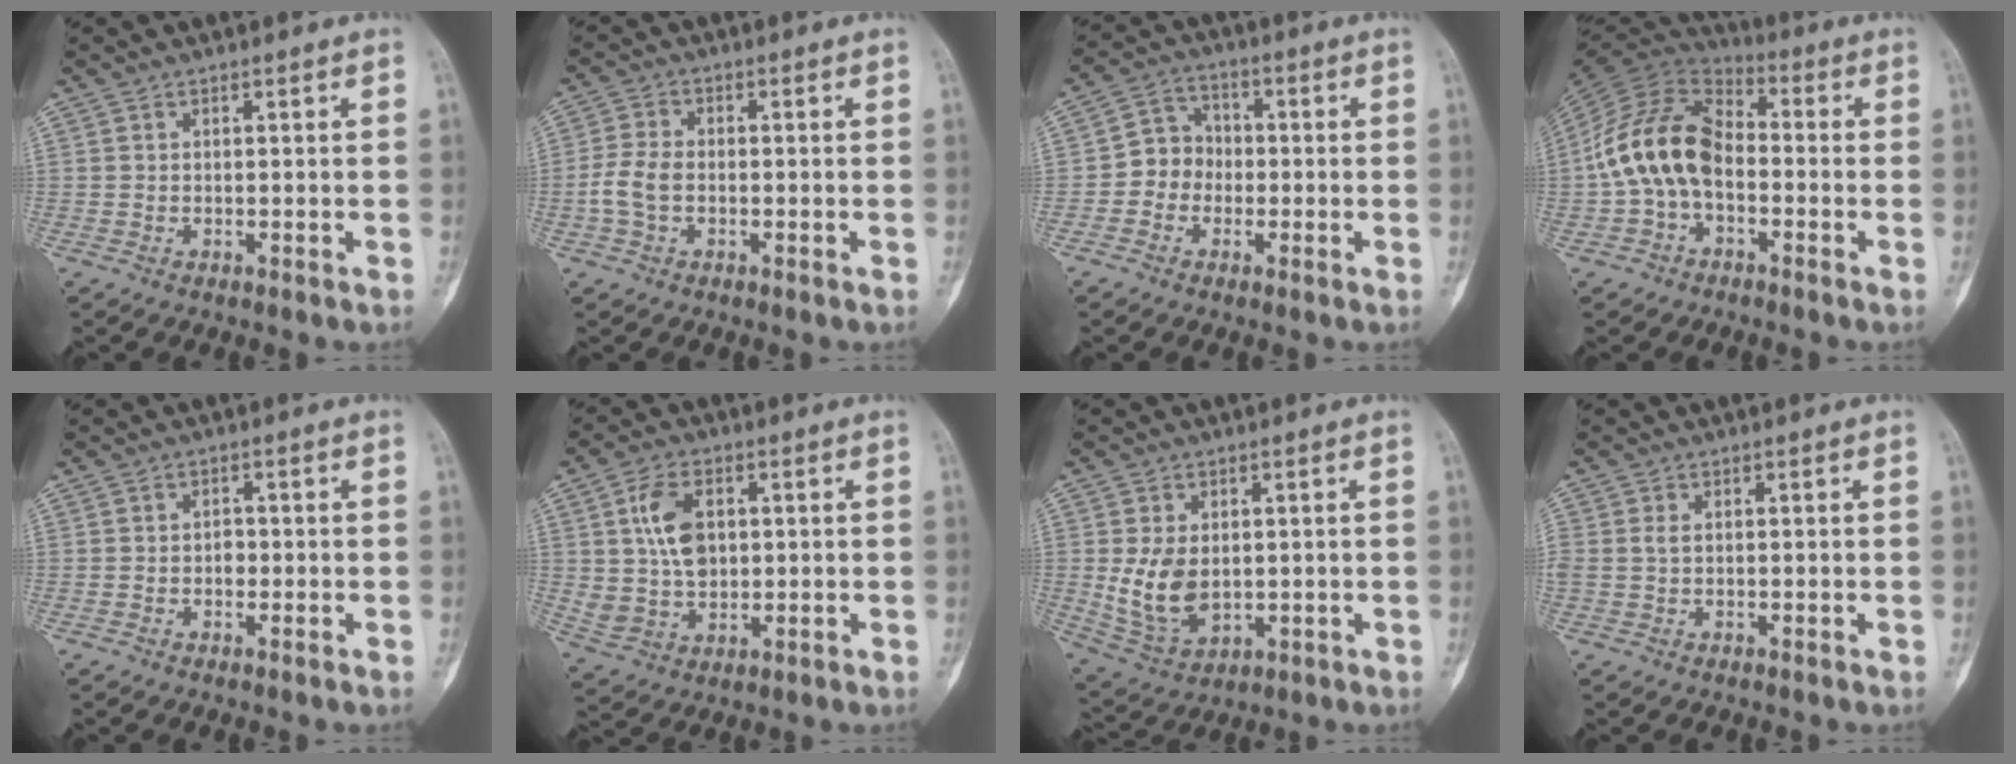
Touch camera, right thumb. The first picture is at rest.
{"total": 5.2, "force": [-1.1, 3.3, 3.9], "torque": [-0.091, 0.014, -0.026]}
{"total": 6.5, "force": [-1.5, 5.9, 2.4], "torque": [-0.006, 0.024, -0.043]}
{"total": 14.5, "force": [-2.2, 9.6, 10.7], "torque": [-0.197, 0.039, -0.053]}
{"total": 1.7, "force": [-0.4, 1.3, 1.0], "torque": [-0.001, 0.007, -0.011]}
{"total": 10.1, "force": [2.0, 6.7, 7.3], "torque": [-0.130, -0.006, 0.046]}
{"total": 9.6, "force": [0.0, 6.4, 7.1], "torque": [-0.120, -0.008, 0.019]}
{"total": 1.3, "force": [-0.1, 0.9, 1.0], "torque": [-0.021, 0.001, -0.004]}